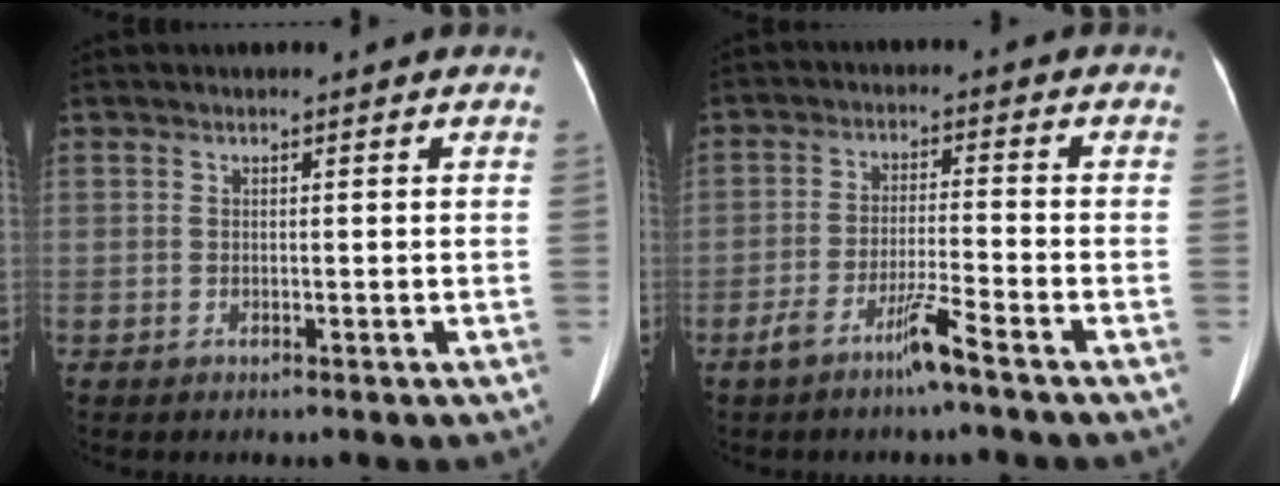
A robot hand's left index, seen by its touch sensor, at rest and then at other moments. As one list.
[{"total": 5.3, "force": [-3.8, -0.6, 3.6], "torque": [-0.074, -0.009, -0.075]}]